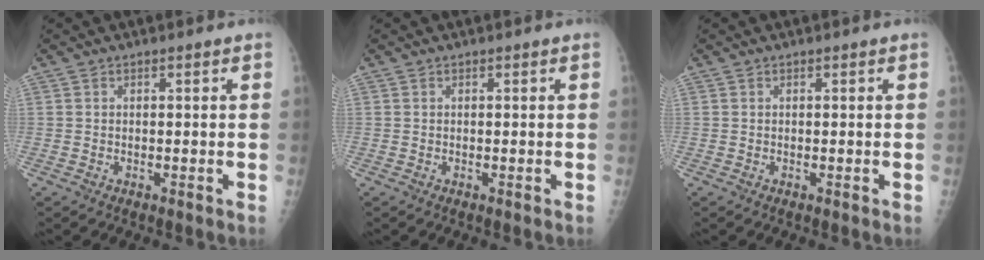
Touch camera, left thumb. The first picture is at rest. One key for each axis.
{"total": 0.0}
{"total": 0.0}